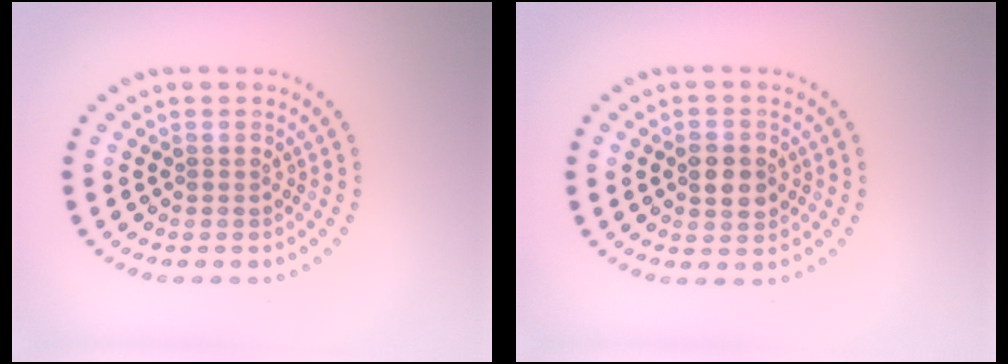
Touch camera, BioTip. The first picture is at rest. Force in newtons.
{"total": 2.7, "press": 2.7, "slide": 0.2}